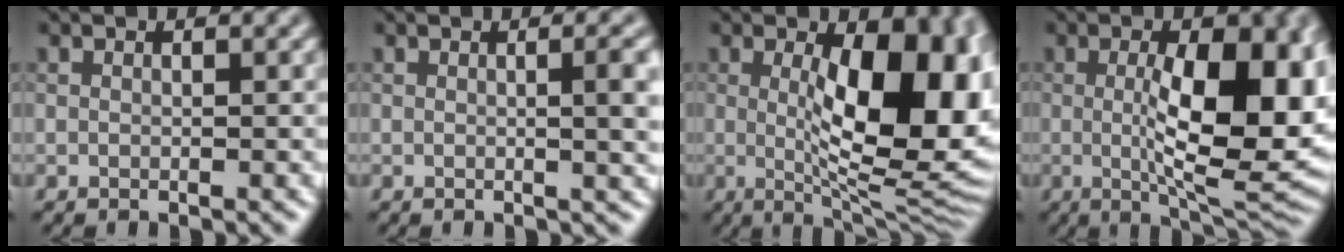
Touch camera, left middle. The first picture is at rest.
{"total": 3.9, "force": [0.2, 1.2, 3.7], "torque": [-0.039, 0.009, -0.001]}
{"total": 12.5, "force": [1.1, 4.5, 11.6], "torque": [-0.153, -0.006, 0.019]}
{"total": 11.4, "force": [0.4, 3.7, 10.8], "torque": [-0.153, -0.006, 0.013]}